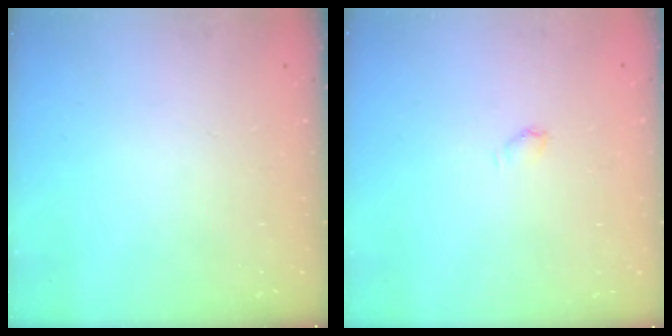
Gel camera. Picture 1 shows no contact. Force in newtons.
{"total": 3.5, "press": 3.4, "slide": 0.7}